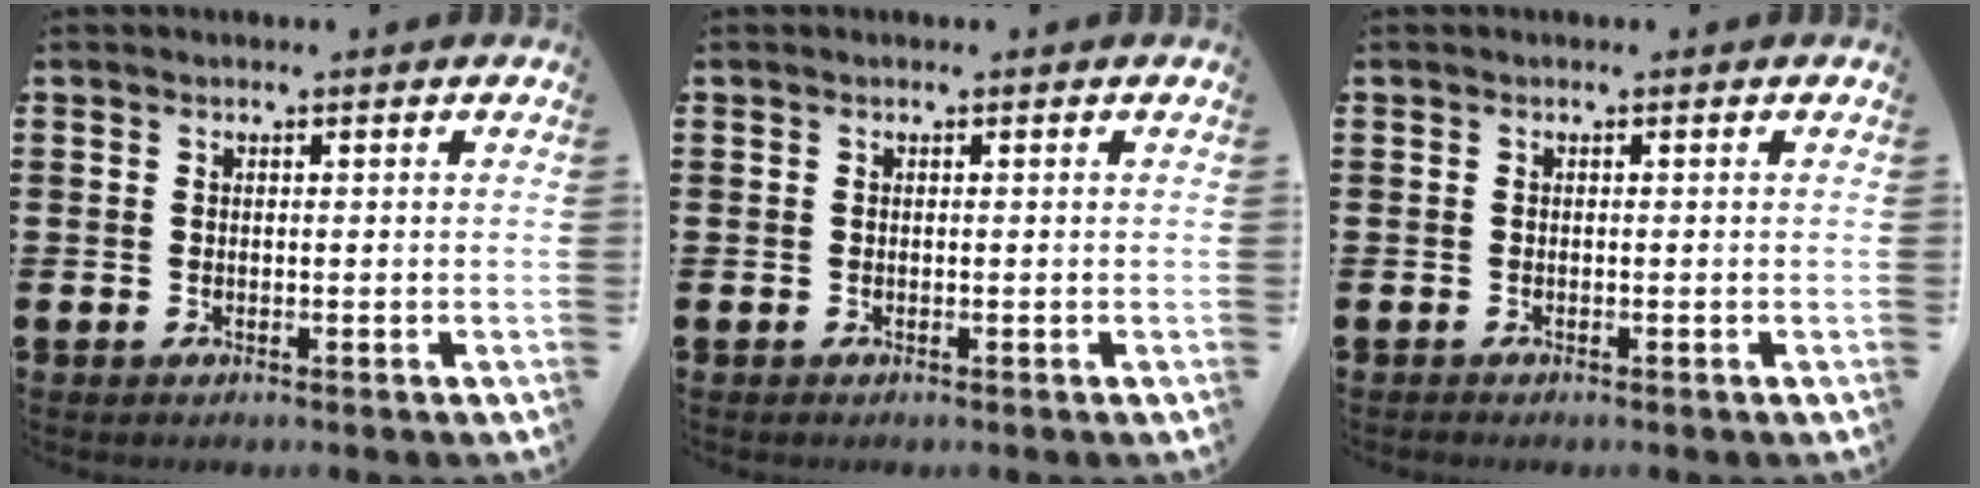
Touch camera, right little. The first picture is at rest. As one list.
[{"total": 0.0}, {"total": 0.0}]